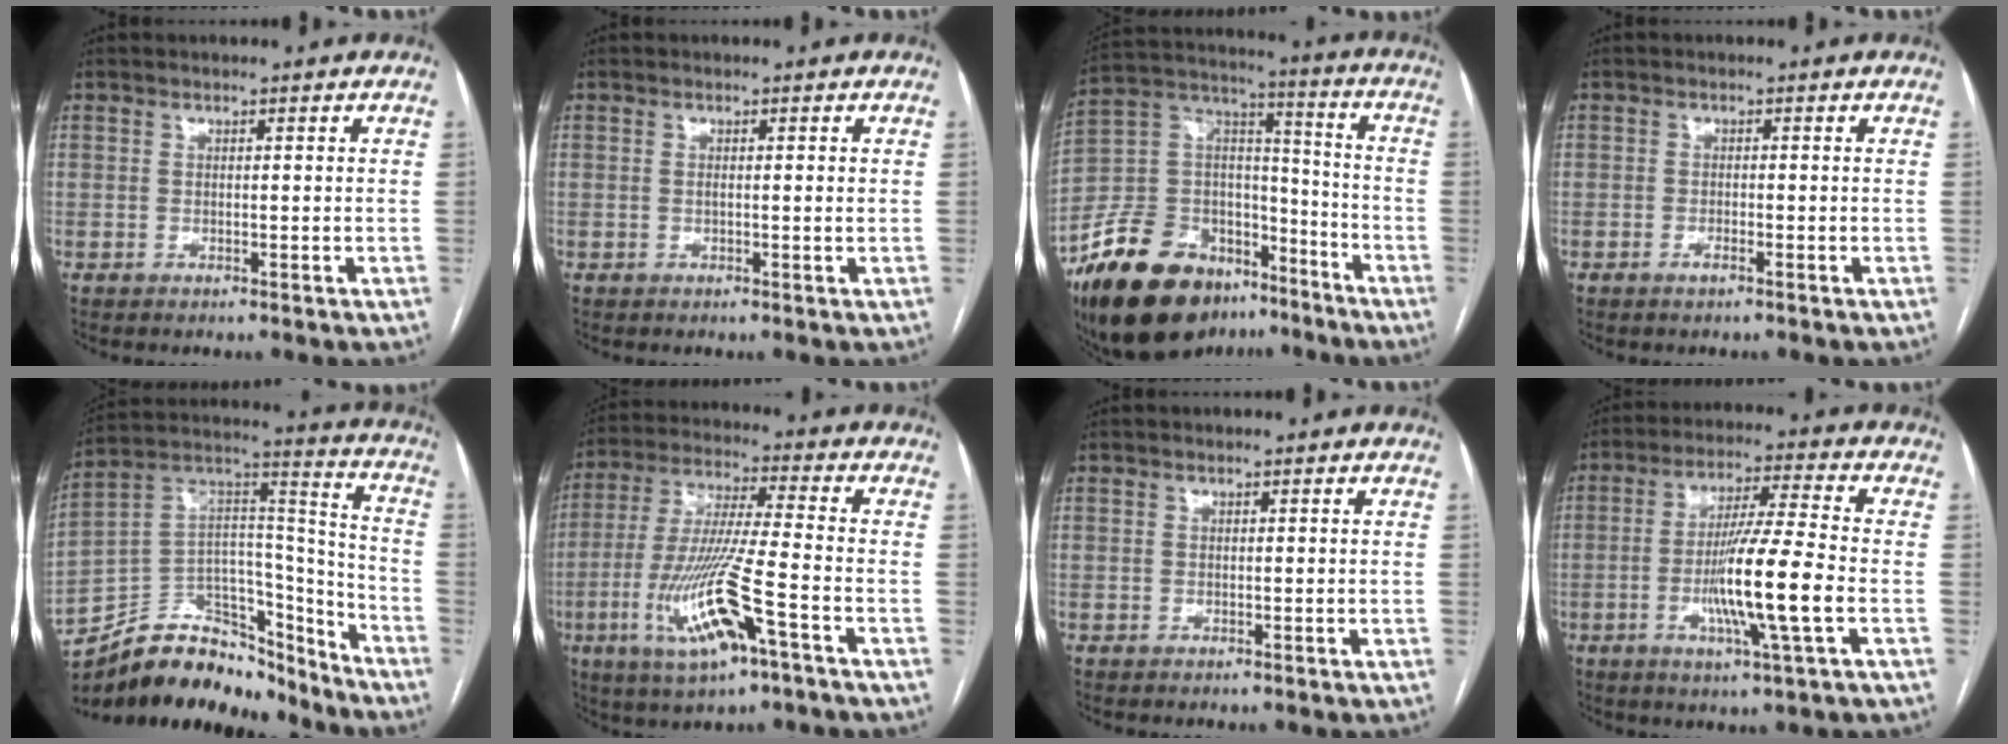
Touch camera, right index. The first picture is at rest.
{"total": 1.3, "force": [0.1, 0.2, 1.3], "torque": [-0.024, -0.001, 0.002]}
{"total": 22.7, "force": [-15.7, 11.7, 11.6], "torque": [-0.245, 0.042, -0.269]}
{"total": 1.1, "force": [-0.7, 0.4, 0.7], "torque": [-0.012, 0.000, -0.011]}
{"total": 23.2, "force": [-19.3, 10.1, 7.9], "torque": [-0.153, 0.051, -0.309]}
{"total": 15.0, "force": [-6.0, 1.0, 13.6], "torque": [-0.285, -0.018, -0.108]}
{"total": 0.0}
{"total": 12.3, "force": [-3.0, -0.5, 11.9], "torque": [-0.222, -0.011, -0.060]}